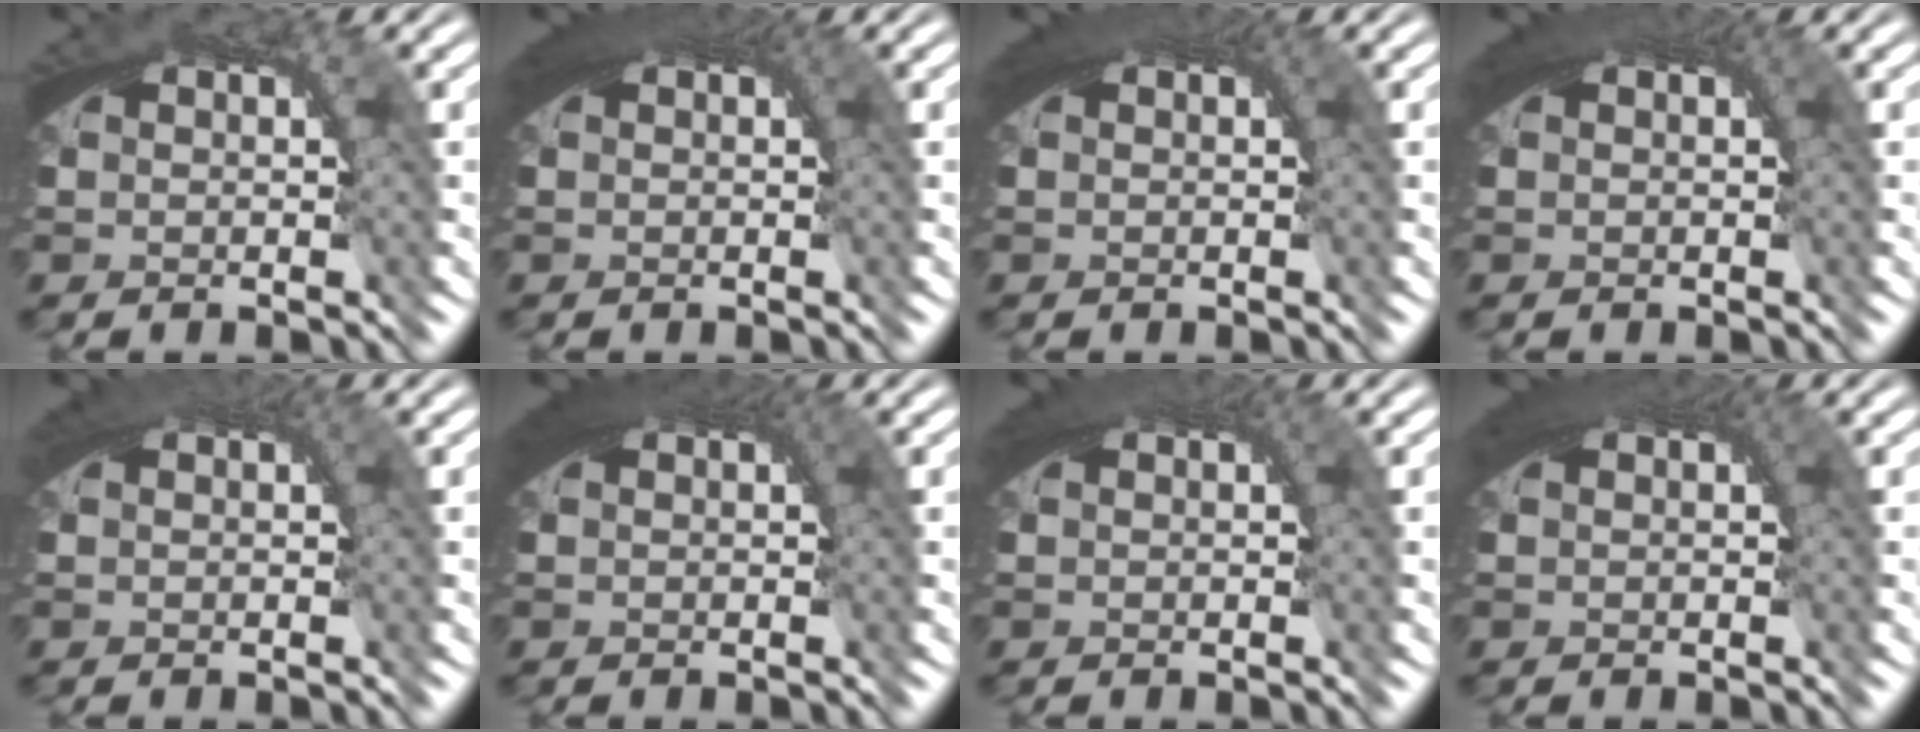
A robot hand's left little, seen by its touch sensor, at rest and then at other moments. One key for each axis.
{"total": 3.0, "fx": 0.8, "fy": 1.6, "fz": 2.4, "tx": -0.039, "ty": -0.006, "tz": 0.013}
{"total": 2.6, "fx": 0.7, "fy": 1.4, "fz": 2.0, "tx": -0.033, "ty": -0.005, "tz": 0.011}
{"total": 2.5, "fx": 0.7, "fy": 1.5, "fz": 2.0, "tx": -0.032, "ty": -0.005, "tz": 0.011}
{"total": 1.5, "fx": 0.5, "fy": 0.9, "fz": 1.1, "tx": -0.018, "ty": -0.006, "tz": 0.009}
{"total": 3.7, "fx": 1.0, "fy": 1.9, "fz": 3.0, "tx": -0.047, "ty": -0.006, "tz": 0.018}
{"total": 2.4, "fx": 0.6, "fy": 1.4, "fz": 1.9, "tx": -0.030, "ty": -0.004, "tz": 0.010}
{"total": 2.7, "fx": 0.7, "fy": 1.4, "fz": 2.1, "tx": -0.035, "ty": -0.006, "tz": 0.013}